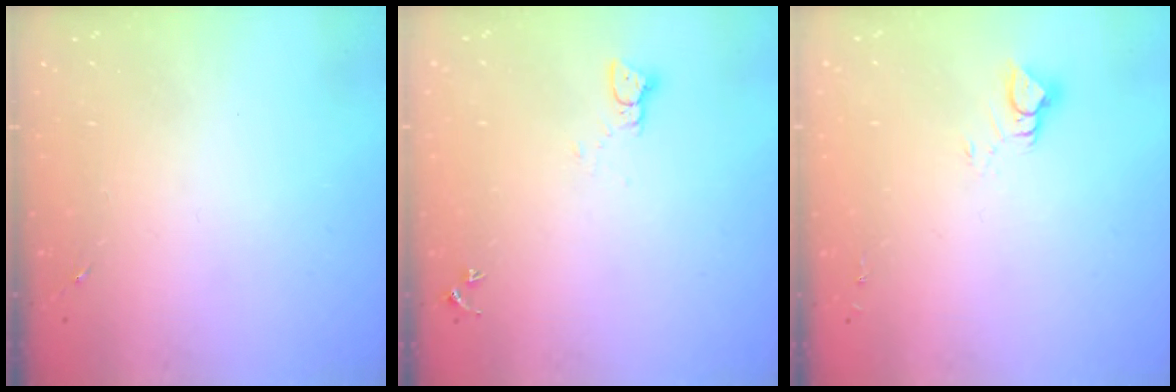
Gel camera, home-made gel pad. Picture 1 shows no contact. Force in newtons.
{"total": 2.1, "press": 2.1, "slide": 0.2}
{"total": 4.5, "press": 4.5, "slide": 0.2}